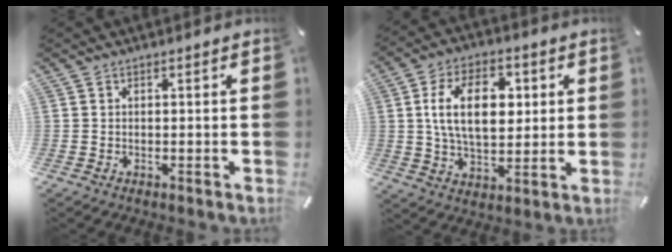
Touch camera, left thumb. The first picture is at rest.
{"total": 14.7, "force": [2.6, 9.2, 11.2], "torque": [-0.213, 0.005, 0.041]}